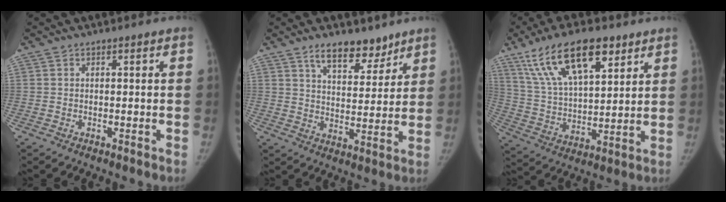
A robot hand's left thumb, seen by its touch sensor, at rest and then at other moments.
{"total": 10.0, "force": [7.2, 4.7, 4.9], "torque": [-0.044, -0.050, 0.121]}
{"total": 19.5, "force": [11.3, 8.2, 13.7], "torque": [-0.220, -0.028, 0.212]}